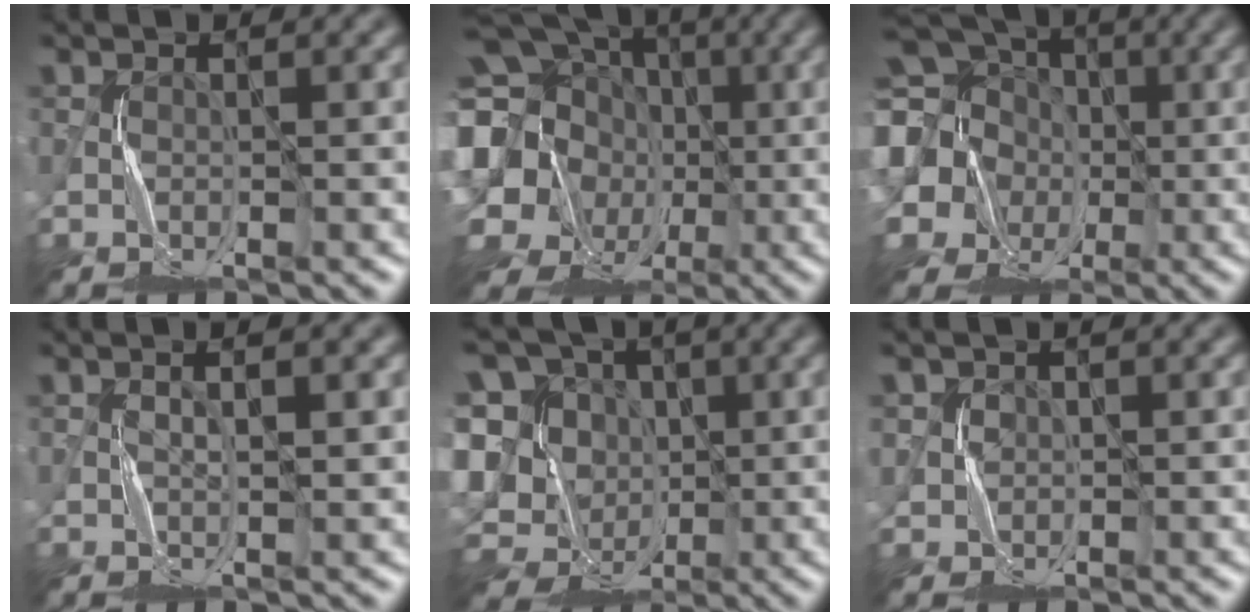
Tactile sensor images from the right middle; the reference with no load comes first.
{"total": 21.0, "force": [0.9, 19.0, 9.0], "torque": [-0.210, 0.022, -0.023]}
{"total": 19.5, "force": [1.6, 18.1, 7.2], "torque": [-0.200, 0.002, -0.019]}
{"total": 1.7, "force": [0.9, -0.1, 1.4], "torque": [-0.016, -0.003, 0.020]}
{"total": 14.1, "force": [-0.9, 12.8, 5.8], "torque": [-0.164, 0.020, -0.020]}
{"total": 1.6, "force": [0.9, 1.0, -0.9], "torque": [0.016, -0.004, 0.025]}